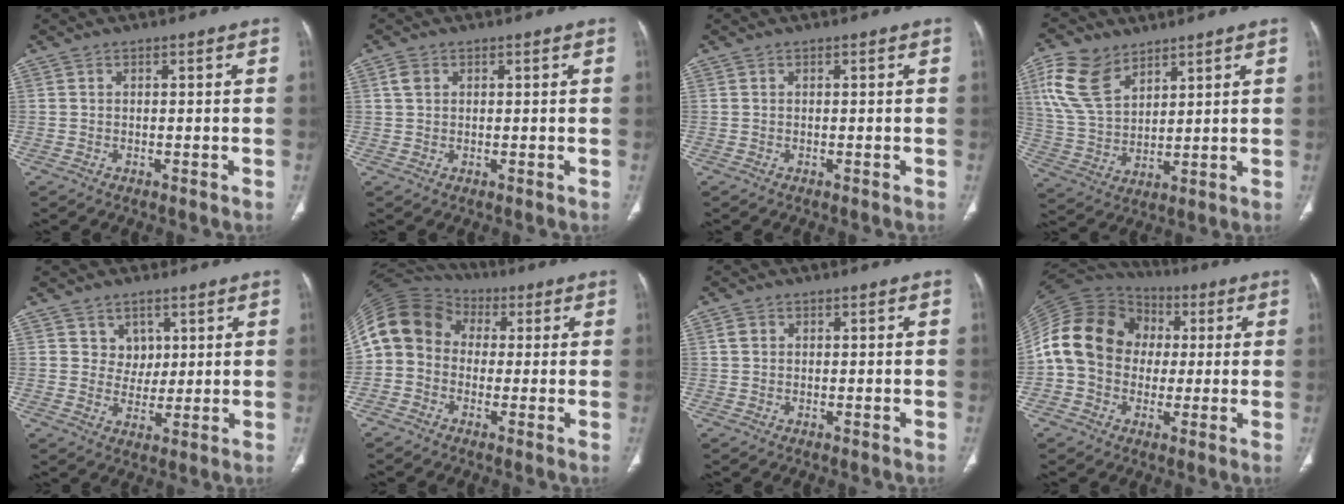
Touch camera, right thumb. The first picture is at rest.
{"total": 1.8, "force": [0.6, 1.4, 1.0], "torque": [-0.021, 0.005, 0.014]}
{"total": 0.0}
{"total": 12.6, "force": [6.9, 7.5, 7.4], "torque": [-0.144, -0.020, 0.145]}
{"total": 5.1, "force": [2.6, 4.4, 0.5], "torque": [0.021, -0.012, 0.044]}
{"total": 13.4, "force": [0.7, 11.2, 7.2], "torque": [-0.136, 0.041, -0.002]}
{"total": 1.2, "force": [0.3, 1.0, 0.6], "torque": [-0.009, 0.005, 0.007]}
{"total": 17.4, "force": [1.1, 14.4, 9.8], "torque": [-0.176, 0.040, 0.015]}